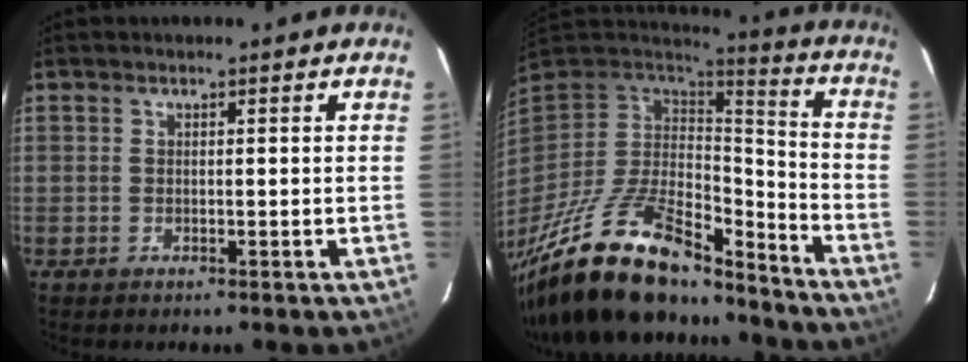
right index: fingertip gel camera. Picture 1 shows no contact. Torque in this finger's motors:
{"motor_torque": [1.15, -0.99, 1.05, 0.21]}